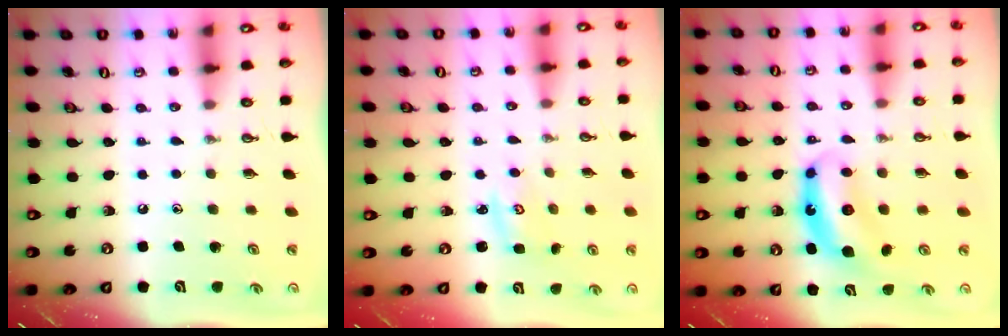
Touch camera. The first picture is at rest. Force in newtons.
{"total": 3.2, "press": 3.2, "slide": 0.3}
{"total": 8.1, "press": 8.0, "slide": 0.7}